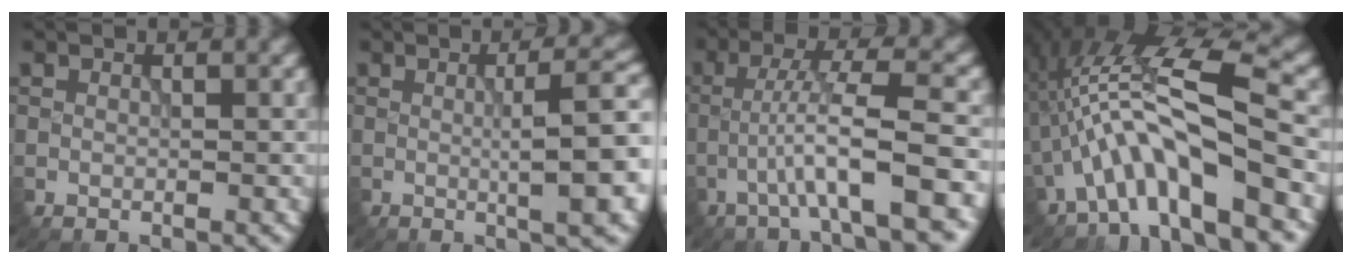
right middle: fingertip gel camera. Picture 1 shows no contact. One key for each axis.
{"total": 7.1, "fx": -0.1, "fy": 1.5, "fz": 7.0, "tx": -0.090, "ty": 0.005, "tz": -0.001}
{"total": 7.2, "fx": -2.9, "fy": 0.8, "fz": 6.6, "tx": -0.109, "ty": 0.017, "tz": -0.054}
{"total": 8.7, "fx": -3.0, "fy": 2.1, "fz": 7.9, "tx": -0.137, "ty": 0.022, "tz": -0.058}